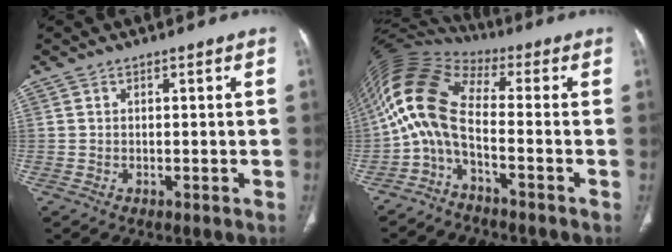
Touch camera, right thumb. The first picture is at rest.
{"total": 11.4, "force": [-3.2, 4.6, 10.0], "torque": [-0.214, 0.070, -0.076]}